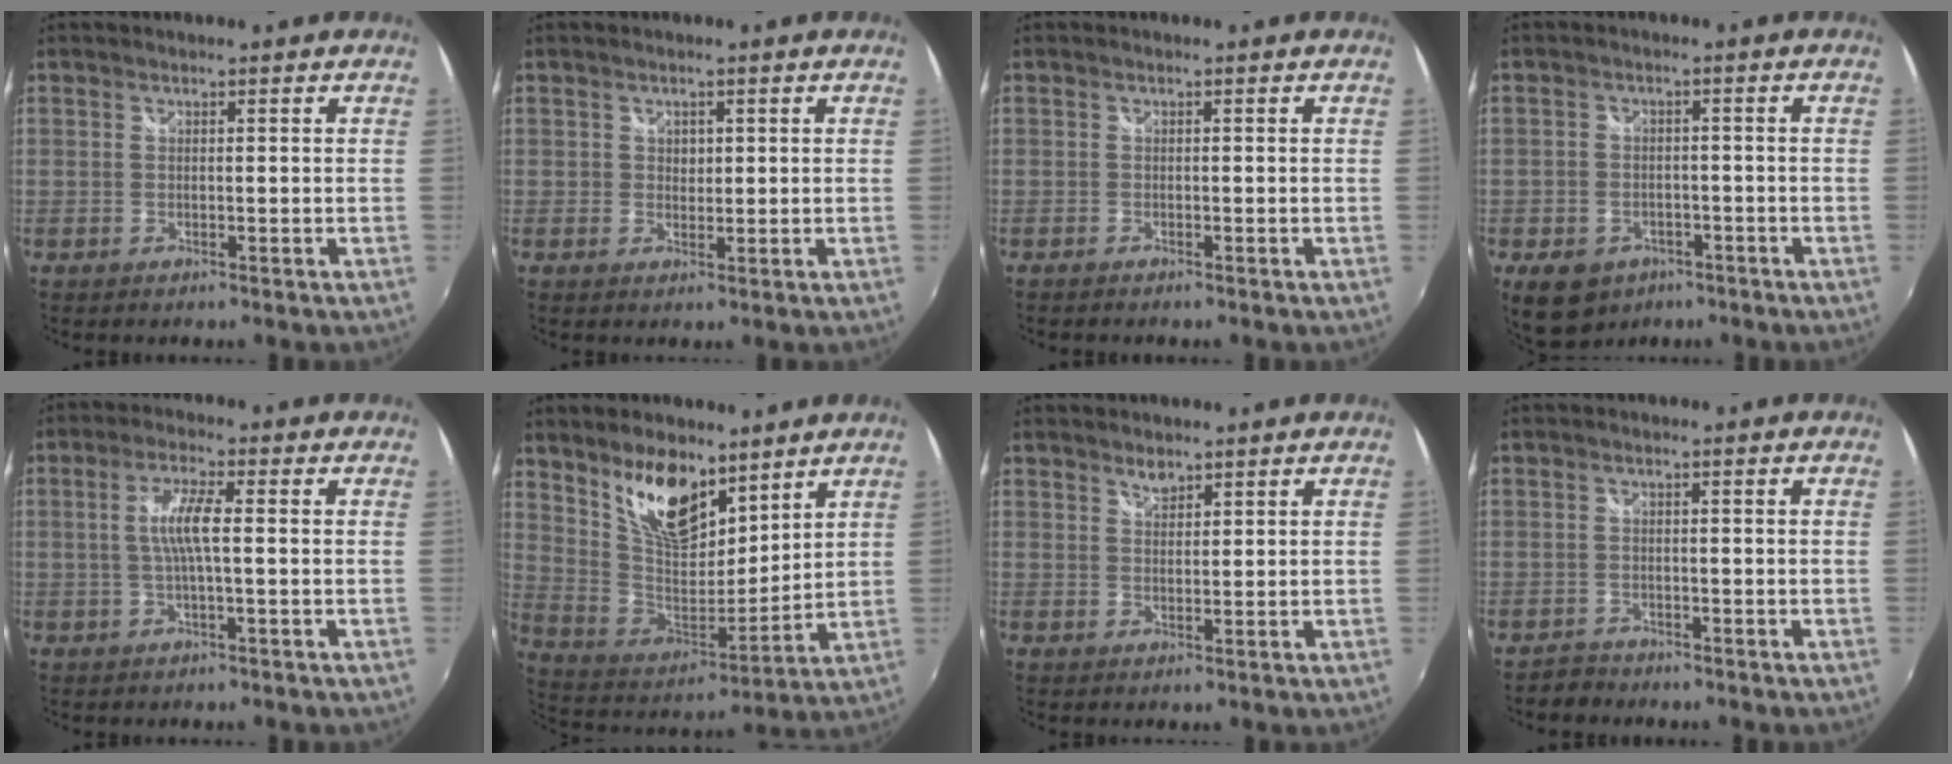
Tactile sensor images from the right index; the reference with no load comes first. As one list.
[{"total": 1.7, "force": [0.5, 1.5, 0.6], "torque": [-0.005, 0.002, 0.008]}, {"total": 0.9, "force": [-0.8, 0.2, 0.2], "torque": [-0.007, -0.004, -0.018]}, {"total": 9.9, "force": [-5.7, 7.1, 3.9], "torque": [-0.108, -0.001, -0.078]}, {"total": 5.7, "force": [0.0, 0.7, 5.6], "torque": [-0.107, 0.002, 0.002]}, {"total": 15.9, "force": [10.2, 7.6, 9.6], "torque": [-0.177, -0.008, 0.198]}, {"total": 2.0, "force": [1.7, 0.8, 0.7], "torque": [-0.008, 0.001, 0.029]}, {"total": 2.3, "force": [-2.1, 1.0, -0.2], "torque": [-0.004, 0.002, -0.038]}]